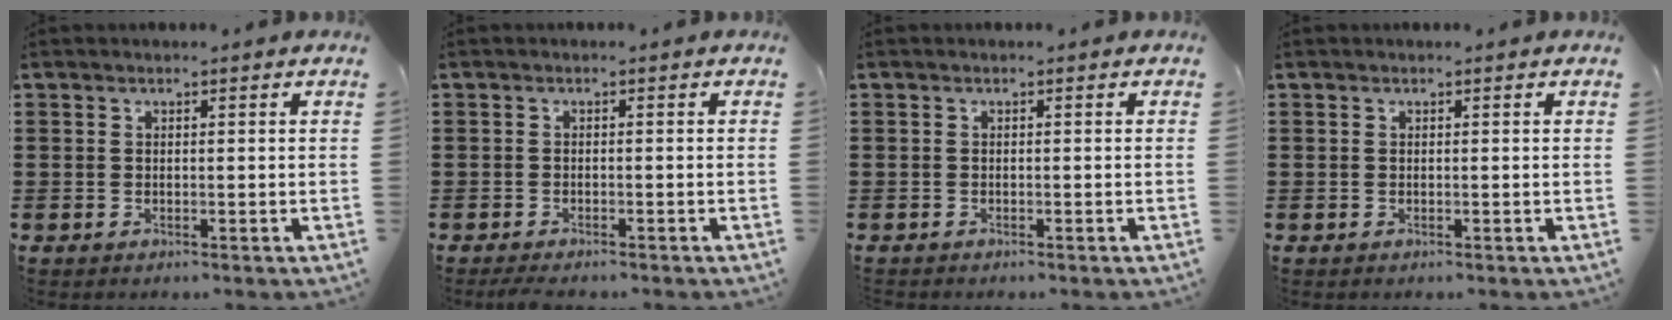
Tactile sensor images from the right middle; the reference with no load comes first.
{"total": 1.1, "force": [-1.0, 0.1, 0.2], "torque": [-0.008, -0.002, -0.020]}
{"total": 0.0}
{"total": 0.0}